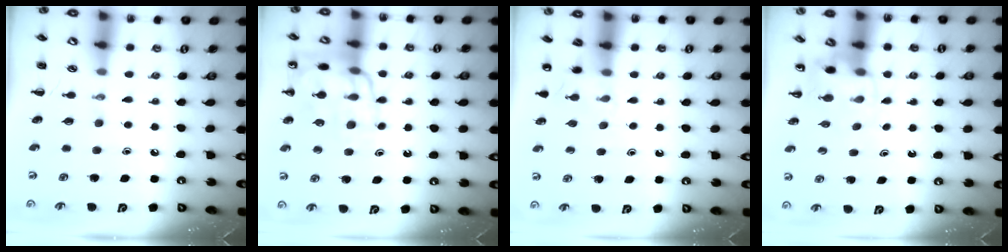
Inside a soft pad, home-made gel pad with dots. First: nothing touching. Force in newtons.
{"total": 16.1, "press": 16.0, "slide": 1.9}
{"total": 4.3, "press": 4.1, "slide": 1.4}
{"total": 5.1, "press": 5.0, "slide": 0.9}